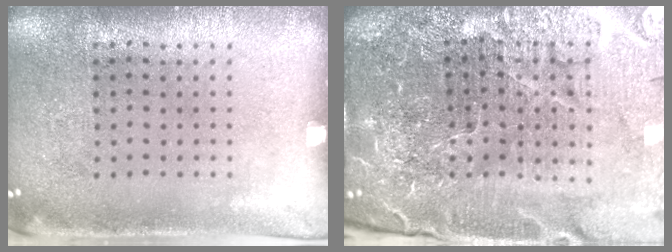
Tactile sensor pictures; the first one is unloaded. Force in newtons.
{"total": 6.7, "press": 5.9, "slide": 3.2}